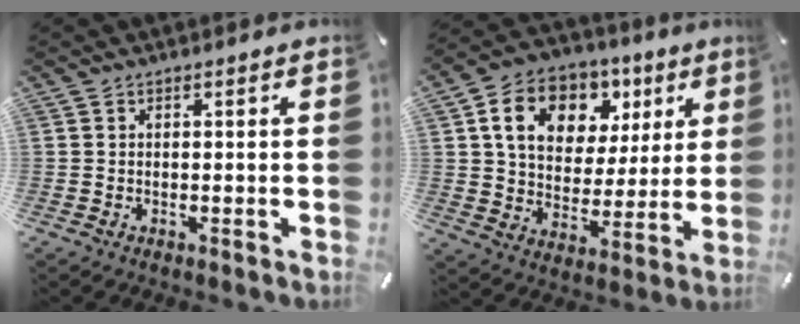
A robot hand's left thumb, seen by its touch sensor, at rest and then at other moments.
{"total": 14.7, "force": [6.3, 11.2, 7.1], "torque": [-0.117, -0.017, 0.117]}